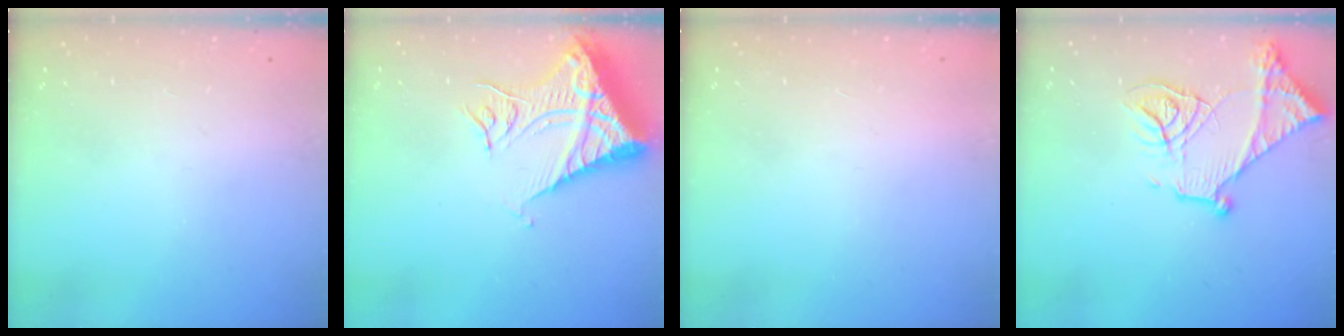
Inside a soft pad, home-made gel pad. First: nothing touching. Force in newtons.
{"total": 14.5, "press": 14.4, "slide": 1.8}
{"total": 1.5, "press": 1.5, "slide": 0.1}
{"total": 18.2, "press": 18.2, "slide": 1.1}